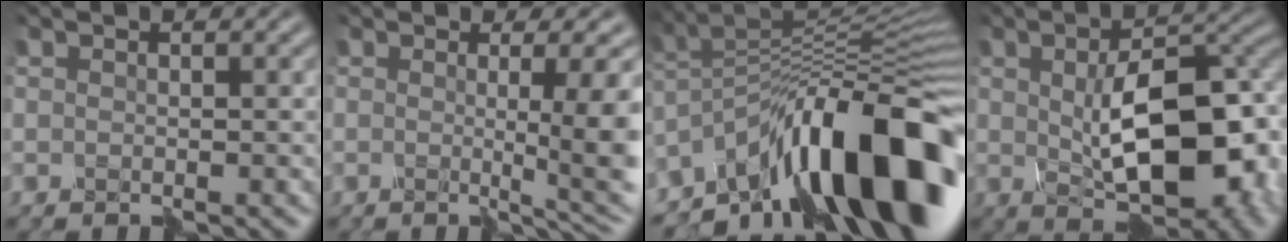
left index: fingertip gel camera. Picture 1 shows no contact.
{"total": 6.2, "force": [-0.3, 1.1, 6.1], "torque": [-0.071, -0.008, -0.002]}
{"total": 14.0, "force": [-8.4, 3.8, 10.5], "torque": [-0.151, 0.034, -0.145]}
{"total": 11.6, "force": [-0.8, 5.7, 10.1], "torque": [-0.131, 0.000, -0.005]}